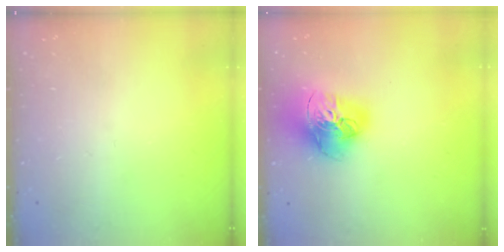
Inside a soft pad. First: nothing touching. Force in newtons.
{"total": 21.0, "press": 20.9, "slide": 2.1}